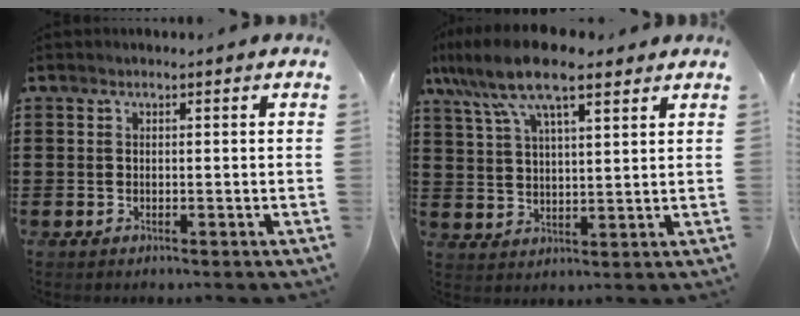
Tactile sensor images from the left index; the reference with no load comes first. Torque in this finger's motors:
{"motor_torque": [1.58, -0.56, 1.06, 0.21]}